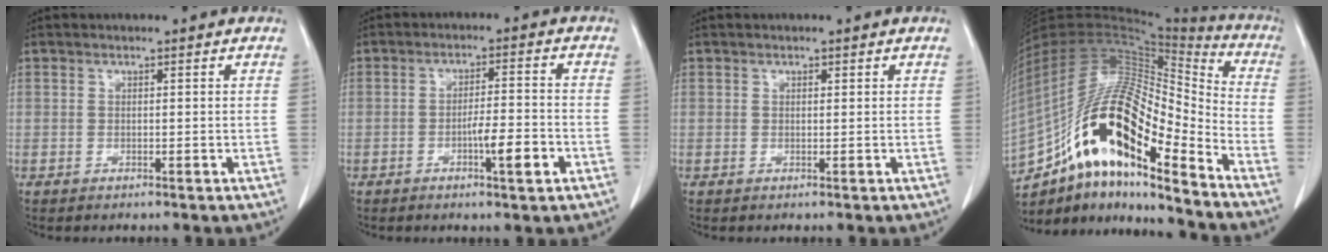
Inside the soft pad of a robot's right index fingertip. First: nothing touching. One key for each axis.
{"total": 5.8, "fx": -2.4, "fy": 0.5, "fz": 5.2, "tx": -0.081, "ty": -0.001, "tz": -0.037}
{"total": 0.0}
{"total": 23.8, "fx": -13.2, "fy": 5.6, "fz": 18.9, "tx": -0.372, "ty": 0.008, "tz": -0.234}